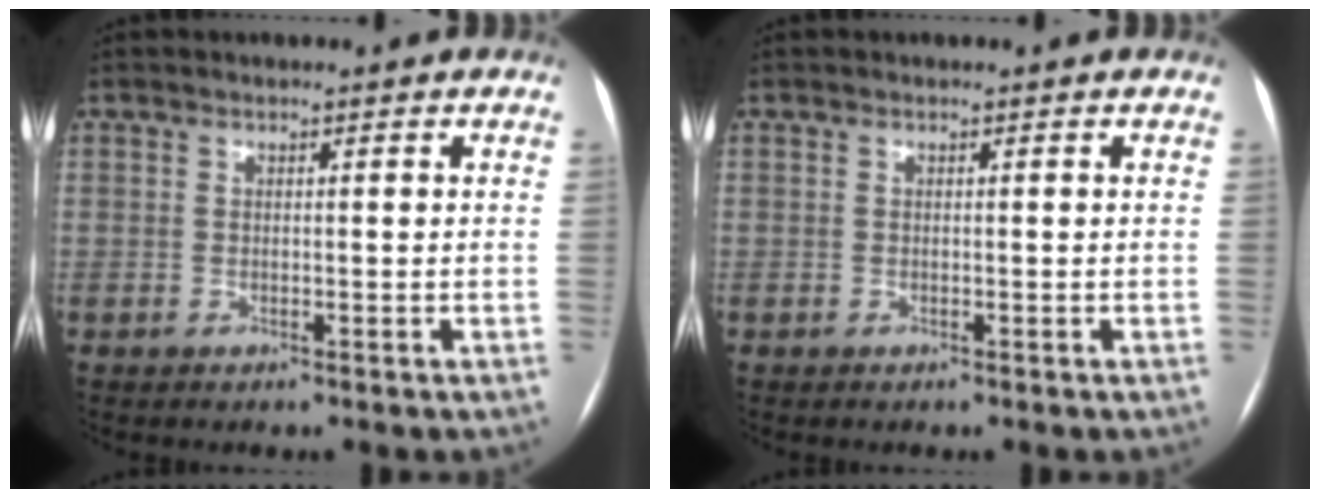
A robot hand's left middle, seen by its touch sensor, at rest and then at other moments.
{"total": 0.0}